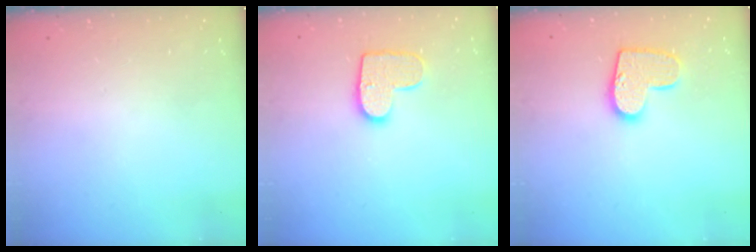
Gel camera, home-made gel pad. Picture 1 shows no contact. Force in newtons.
{"total": 10.4, "press": 10.4, "slide": 0.5}
{"total": 12.0, "press": 11.9, "slide": 0.7}